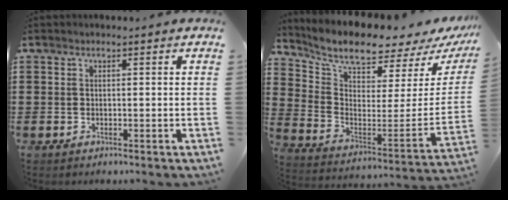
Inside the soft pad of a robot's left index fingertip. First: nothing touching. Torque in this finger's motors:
{"motor_torque": [2.14, 0.00, 1.05, 0.21]}